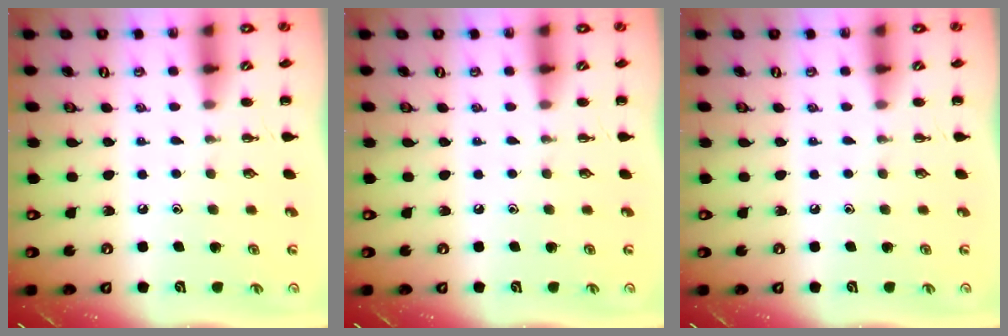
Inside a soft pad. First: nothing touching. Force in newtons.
{"total": 0.0}
{"total": 0.0}